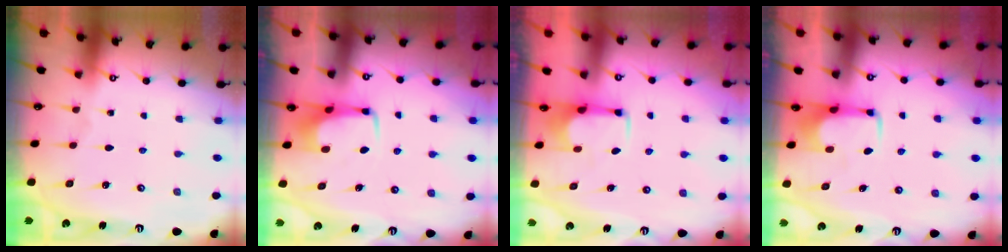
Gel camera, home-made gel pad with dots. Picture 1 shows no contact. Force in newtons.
{"total": 3.5, "press": 3.5, "slide": 0.5}
{"total": 2.5, "press": 2.3, "slide": 0.8}
{"total": 2.1, "press": 2.1, "slide": 0.4}